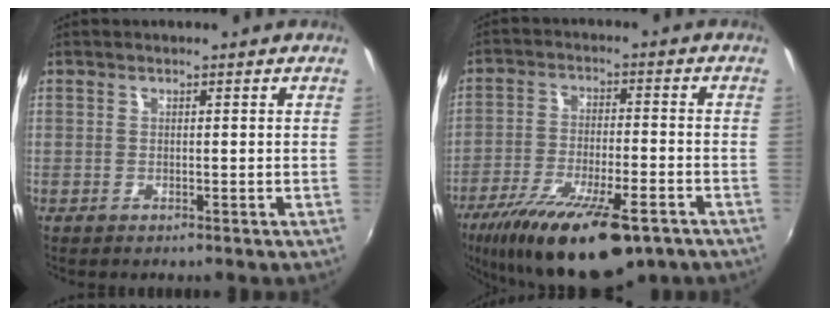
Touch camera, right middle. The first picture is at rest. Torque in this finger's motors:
{"motor_torque": [1.40, -0.74, 0.46, 0.21]}